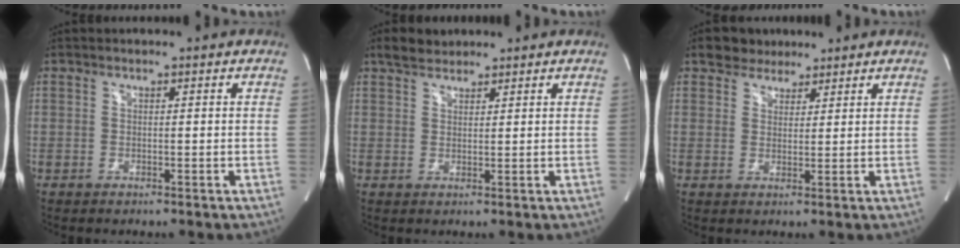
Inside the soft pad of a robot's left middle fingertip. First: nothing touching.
{"total": 3.2, "force": [2.7, 1.4, 1.0], "torque": [-0.026, 0.016, 0.049]}
{"total": 4.3, "force": [3.3, 2.7, 0.6], "torque": [-0.012, 0.015, 0.055]}